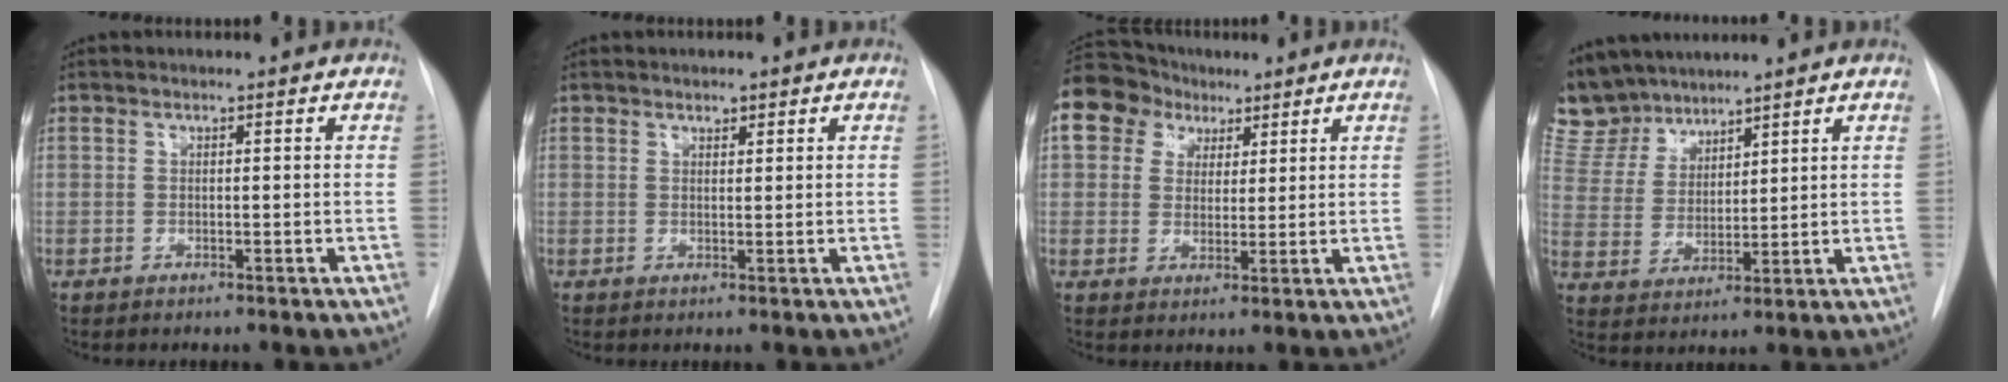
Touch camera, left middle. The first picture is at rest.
{"total": 1.2, "force": [0.9, 0.5, 0.6], "torque": [-0.009, -0.002, 0.012]}
{"total": 15.8, "force": [7.5, 12.7, 5.6], "torque": [-0.168, 0.078, 0.143]}
{"total": 10.4, "force": [9.4, 4.2, 1.5], "torque": [-0.045, 0.013, 0.200]}